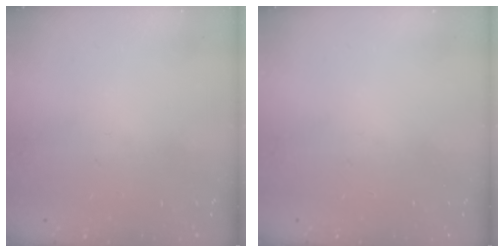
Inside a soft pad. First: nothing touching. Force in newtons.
{"total": 0.0}